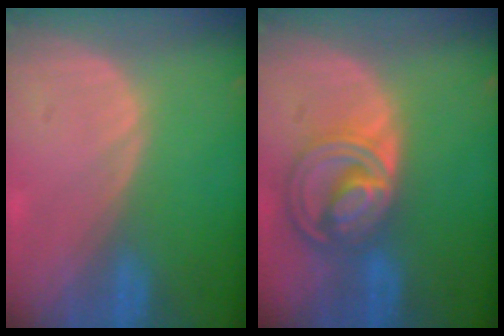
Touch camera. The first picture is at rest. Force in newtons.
{"total": 8.6, "press": 7.3, "slide": 4.6}